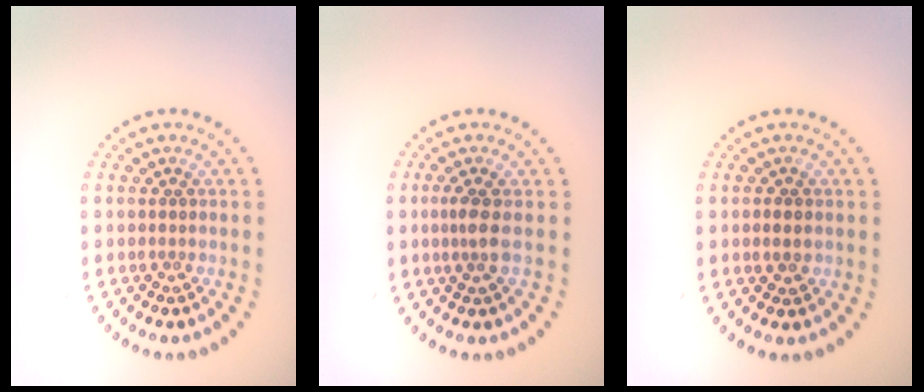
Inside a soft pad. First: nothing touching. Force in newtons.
{"total": 1.7, "press": 1.3, "slide": 1.1}
{"total": 1.0, "press": 0.9, "slide": 0.3}